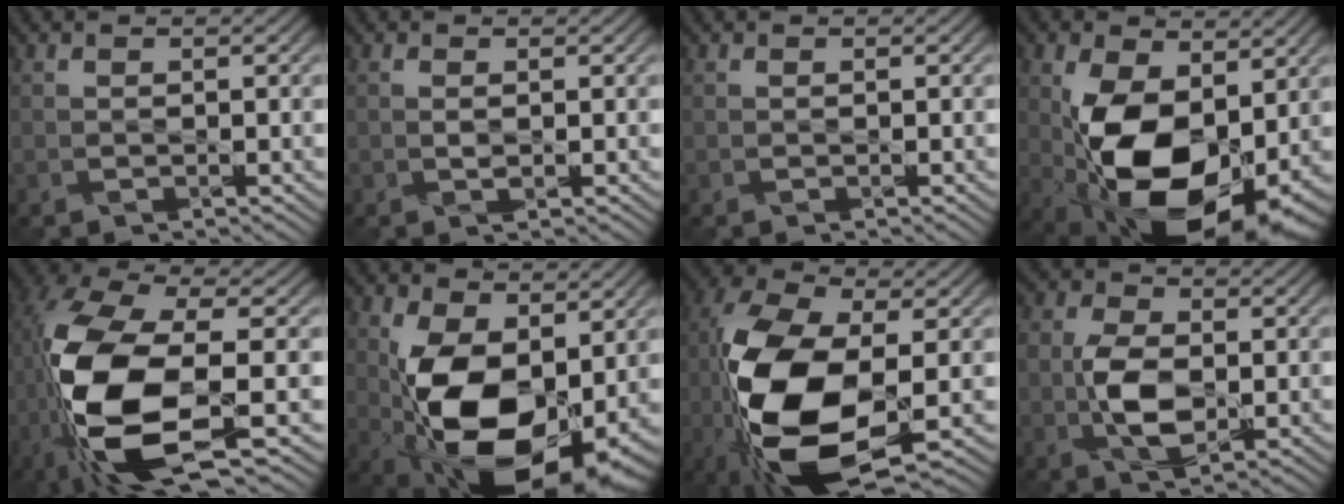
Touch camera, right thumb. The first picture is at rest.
{"total": 0.7, "force": [0.2, 0.0, 0.6], "torque": [-0.015, 0.002, 0.006]}
{"total": 0.0}
{"total": 15.5, "force": [-0.8, 9.0, 12.5], "torque": [-0.233, -0.027, -0.008]}
{"total": 15.5, "force": [-4.0, 5.7, 13.9], "torque": [-0.325, -0.015, -0.073]}
{"total": 15.5, "force": [-0.9, 8.9, 12.7], "torque": [-0.233, -0.028, -0.008]}
{"total": 16.0, "force": [-3.6, 7.6, 13.6], "torque": [-0.313, -0.014, -0.075]}
{"total": 6.8, "force": [-0.9, 4.0, 5.5], "torque": [-0.119, 0.002, -0.024]}